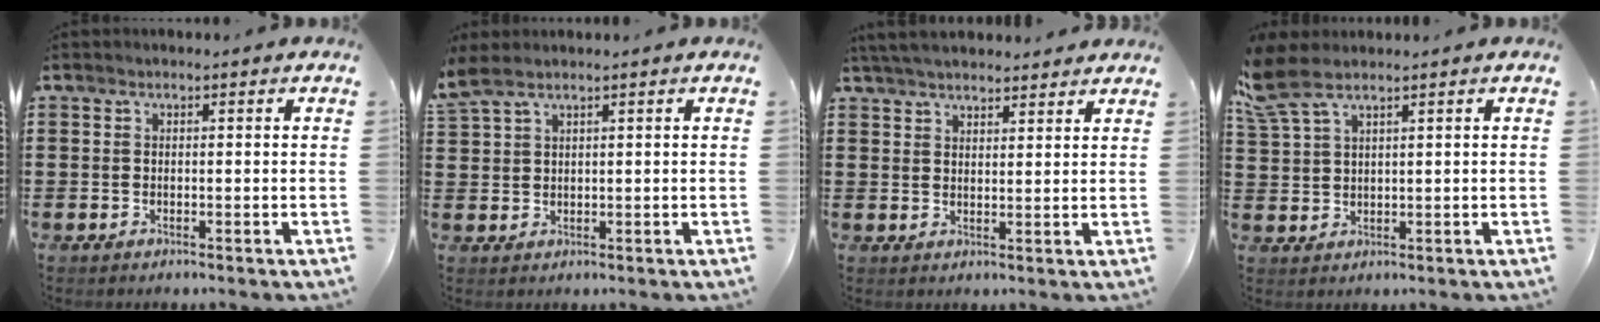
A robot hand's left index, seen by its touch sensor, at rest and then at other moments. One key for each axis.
{"total": 2.3, "fx": 1.7, "fy": 0.6, "fz": 1.4, "tx": -0.032, "ty": 0.002, "tz": 0.031}
{"total": 4.4, "fx": 4.2, "fy": 0.9, "fz": 1.0, "tx": -0.032, "ty": -0.004, "tz": 0.080}
{"total": 4.5, "fx": 3.0, "fy": 1.6, "fz": 2.8, "tx": -0.074, "ty": -0.002, "tz": 0.054}